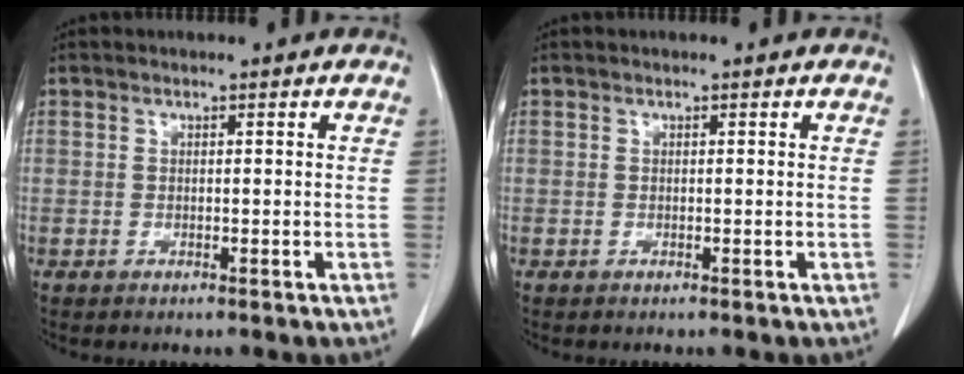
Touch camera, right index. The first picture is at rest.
{"total": 0.0}